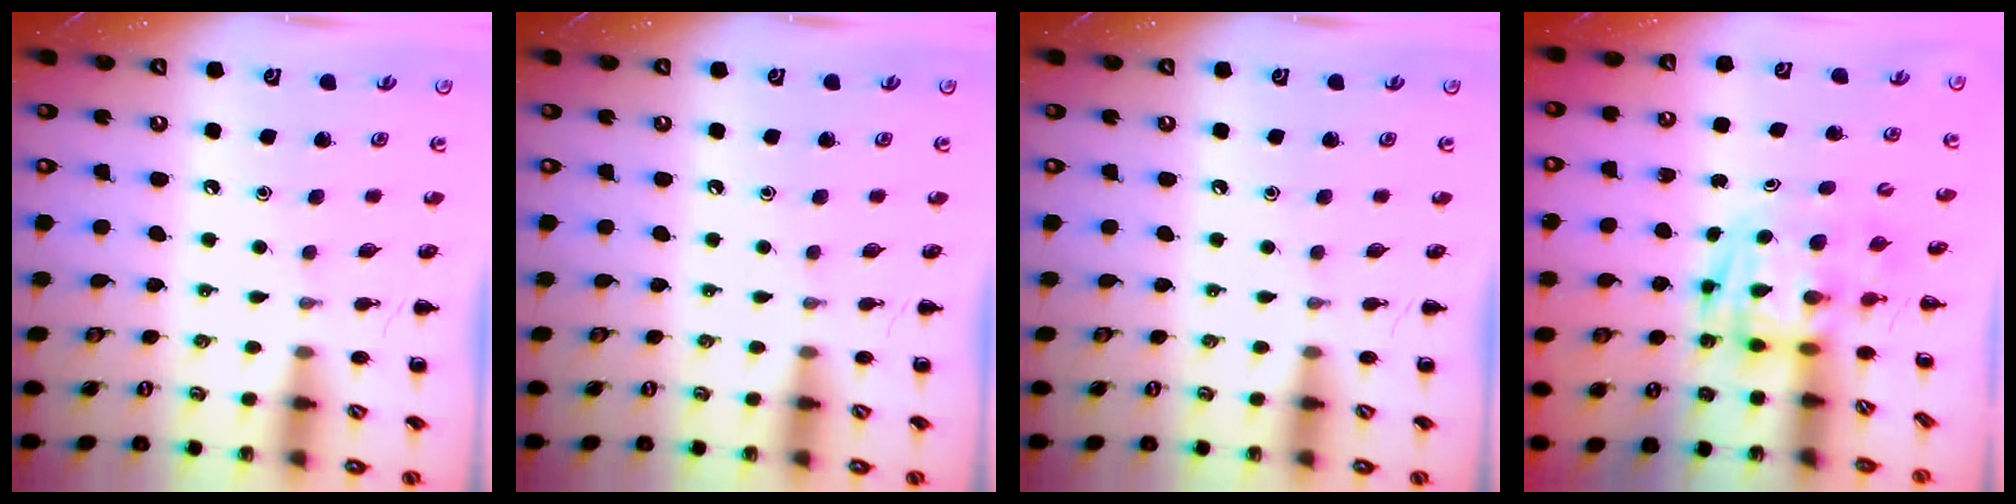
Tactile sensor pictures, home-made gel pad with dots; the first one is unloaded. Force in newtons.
{"total": 0.0}
{"total": 0.0}
{"total": 2.7, "press": 2.7, "slide": 0.5}